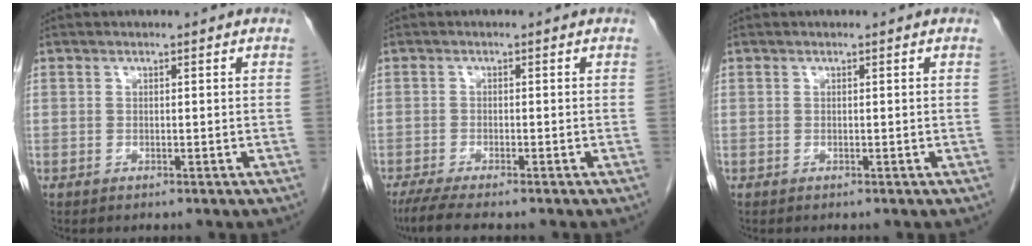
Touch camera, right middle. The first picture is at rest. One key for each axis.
{"total": 4.8, "fx": -3.9, "fy": 0.2, "fz": 2.9, "tx": -0.054, "ty": -0.014, "tz": -0.066}
{"total": 0.0}